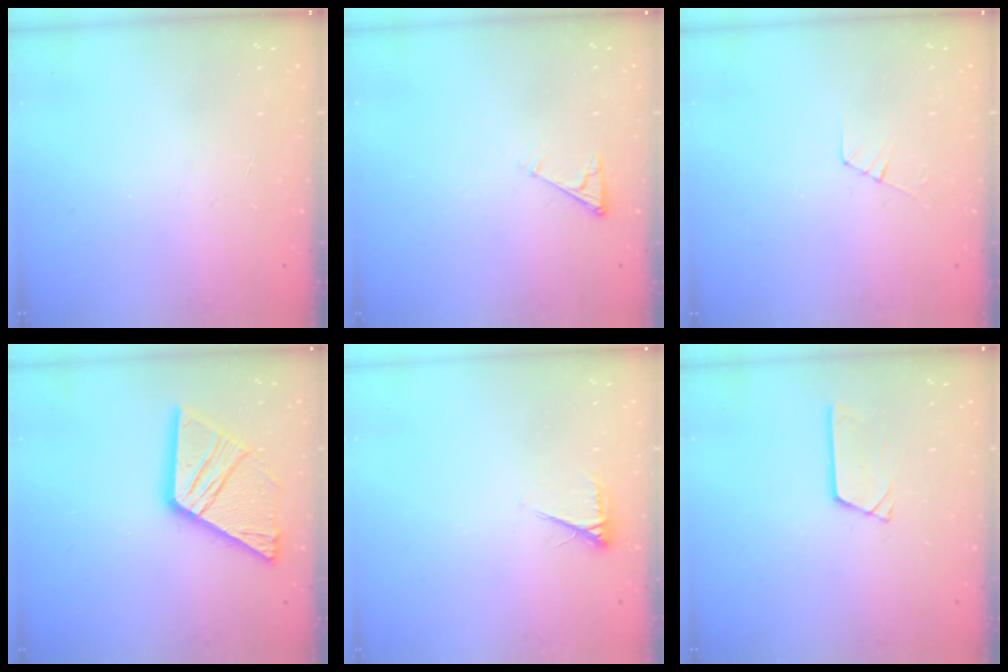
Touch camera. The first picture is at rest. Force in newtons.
{"total": 3.0, "press": 3.0, "slide": 0.4}
{"total": 4.7, "press": 4.7, "slide": 0.5}
{"total": 19.2, "press": 19.1, "slide": 2.1}
{"total": 3.9, "press": 3.9, "slide": 0.6}
{"total": 3.0, "press": 3.0, "slide": 0.3}